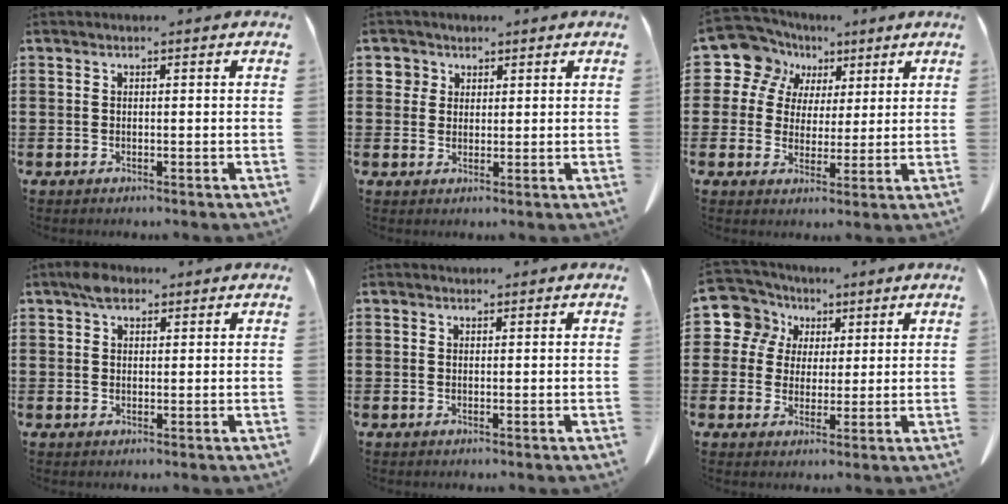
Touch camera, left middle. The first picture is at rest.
{"total": 2.7, "force": [1.6, 2.2, 0.3], "torque": [-0.009, 0.006, 0.026]}
{"total": 9.3, "force": [4.9, 7.5, 2.2], "torque": [-0.116, -0.024, 0.089]}
{"total": 2.8, "force": [1.8, 1.5, 1.4], "torque": [-0.025, 0.004, 0.032]}
{"total": 0.6, "force": [0.5, 0.3, 0.0], "torque": [-0.001, 0.001, 0.010]}
{"total": 7.7, "force": [3.0, 6.9, 1.7], "torque": [-0.075, -0.004, 0.055]}